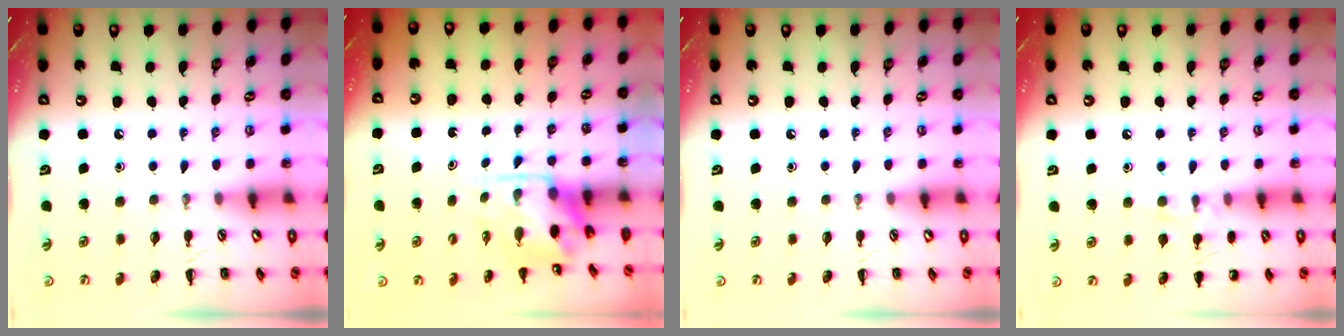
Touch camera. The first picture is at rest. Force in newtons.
{"total": 4.3, "press": 4.3, "slide": 0.4}
{"total": 0.0}
{"total": 8.0, "press": 7.8, "slide": 1.7}